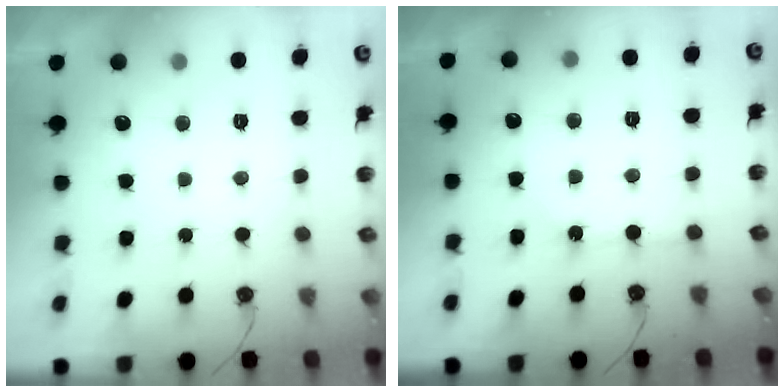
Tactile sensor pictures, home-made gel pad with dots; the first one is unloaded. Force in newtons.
{"total": 2.9, "press": 2.8, "slide": 0.4}